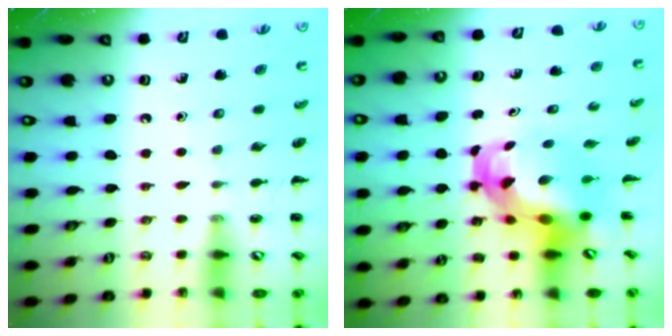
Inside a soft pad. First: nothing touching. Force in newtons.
{"total": 6.2, "press": 6.0, "slide": 1.7}